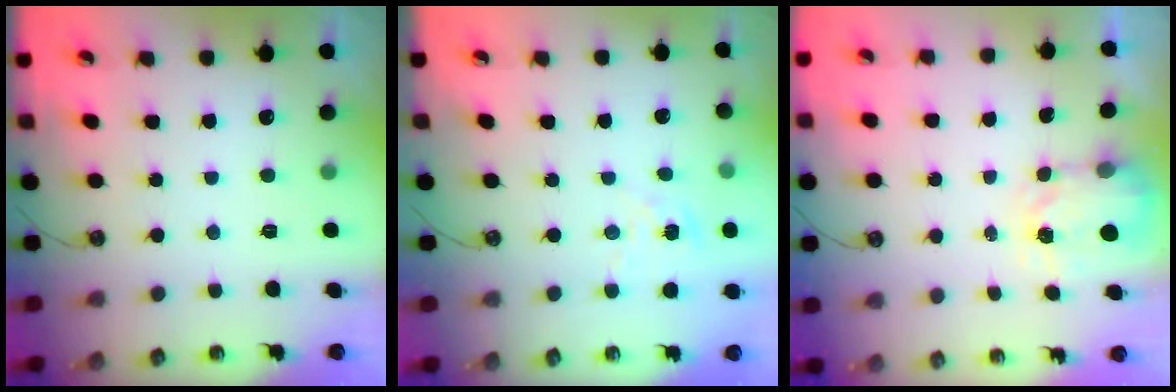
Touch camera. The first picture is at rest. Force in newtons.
{"total": 2.5, "press": 2.5, "slide": 0.2}
{"total": 3.8, "press": 3.7, "slide": 0.5}